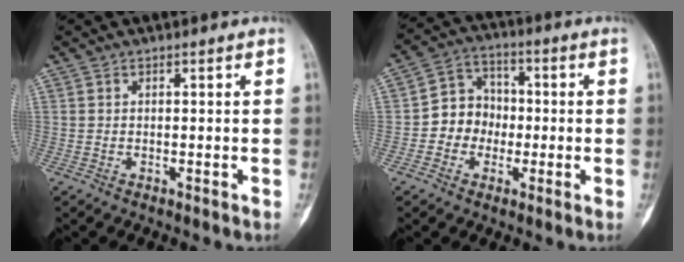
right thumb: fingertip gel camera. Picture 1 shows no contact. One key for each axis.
{"total": 8.4, "fx": -1.5, "fy": 7.5, "fz": 3.4, "tx": -0.015, "ty": 0.031, "tz": -0.038}